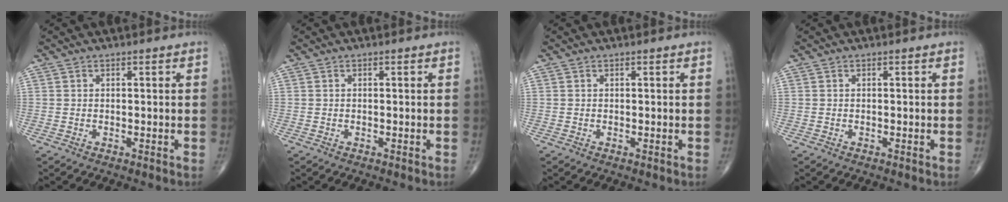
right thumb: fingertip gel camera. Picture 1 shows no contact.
{"total": 0.0}
{"total": 0.0}
{"total": 0.0}